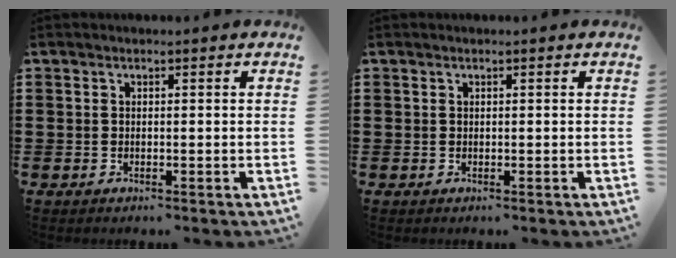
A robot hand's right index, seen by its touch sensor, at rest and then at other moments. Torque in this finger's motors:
{"motor_torque": [0.37, -0.17, 0.05, 0.01]}